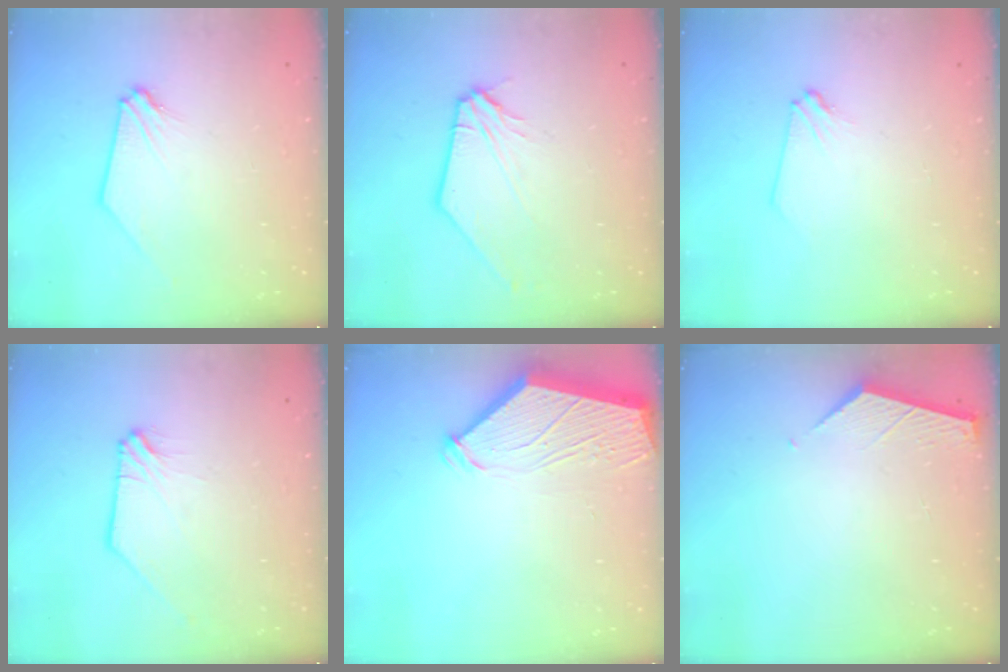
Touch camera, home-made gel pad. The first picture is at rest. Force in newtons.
{"total": 5.7, "press": 5.6, "slide": 0.9}
{"total": 1.6, "press": 1.6, "slide": 0.3}
{"total": 0.9, "press": 0.8, "slide": 0.2}
{"total": 5.3, "press": 5.3, "slide": 0.6}
{"total": 2.8, "press": 2.8, "slide": 0.3}